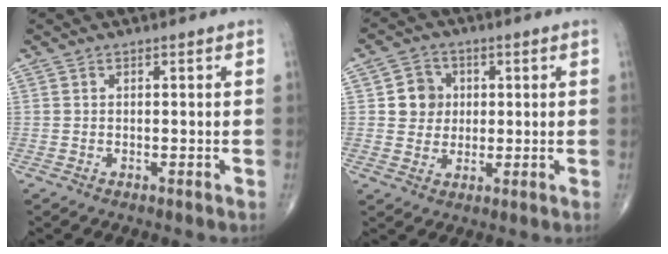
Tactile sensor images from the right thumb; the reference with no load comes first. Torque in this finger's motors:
{"motor_torque": [-0.32, 0.44, 0.37, 0.10, -0.04]}